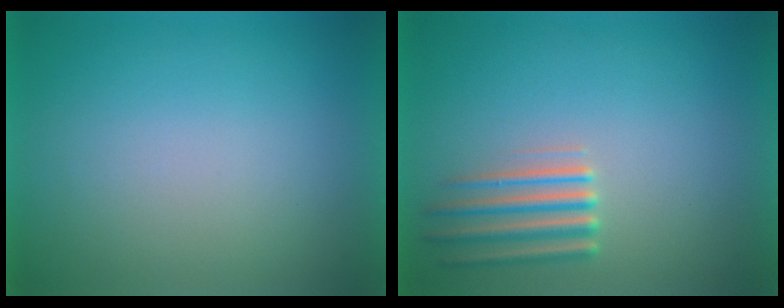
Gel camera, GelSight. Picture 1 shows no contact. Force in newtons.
{"total": 2.3}